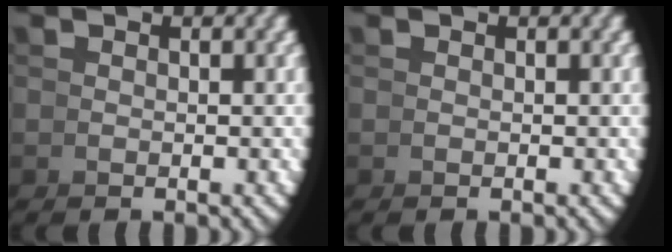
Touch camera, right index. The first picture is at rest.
{"total": 0.0}